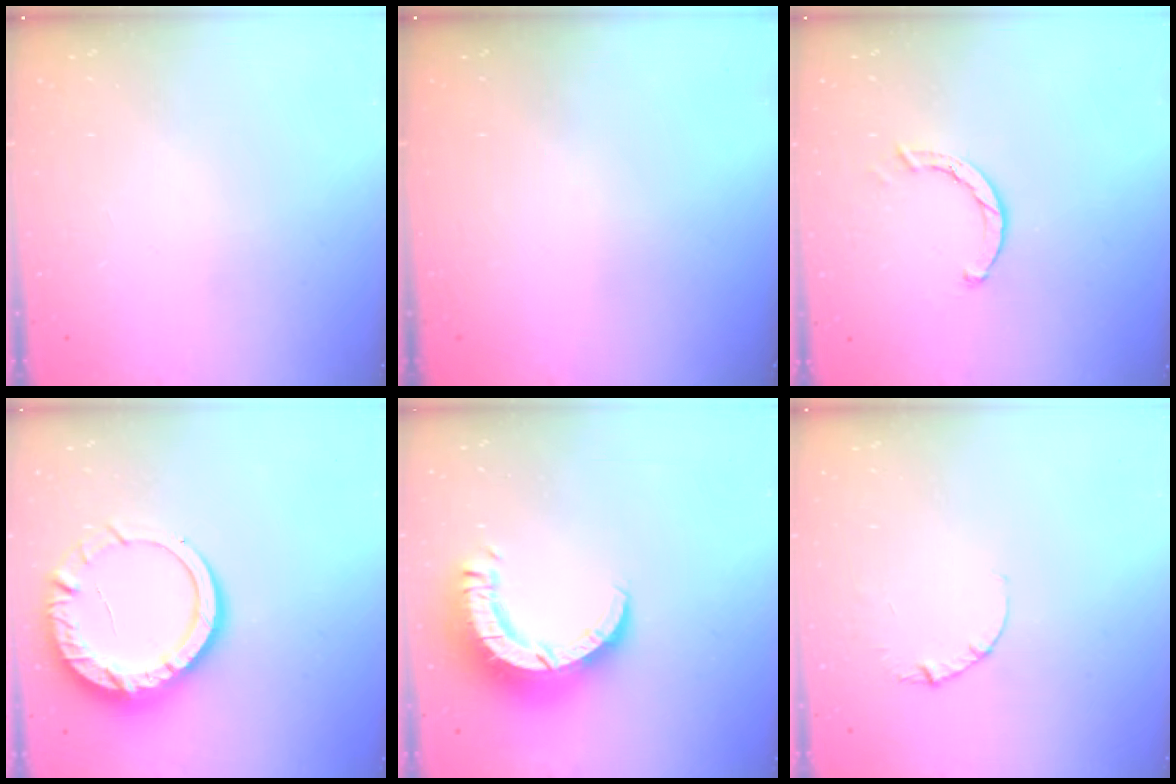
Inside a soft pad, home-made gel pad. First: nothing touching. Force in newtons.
{"total": 0.0}
{"total": 2.0, "press": 2.0, "slide": 0.2}
{"total": 13.6, "press": 13.6, "slide": 1.2}
{"total": 11.0, "press": 11.0, "slide": 1.0}
{"total": 2.8, "press": 2.8, "slide": 0.3}